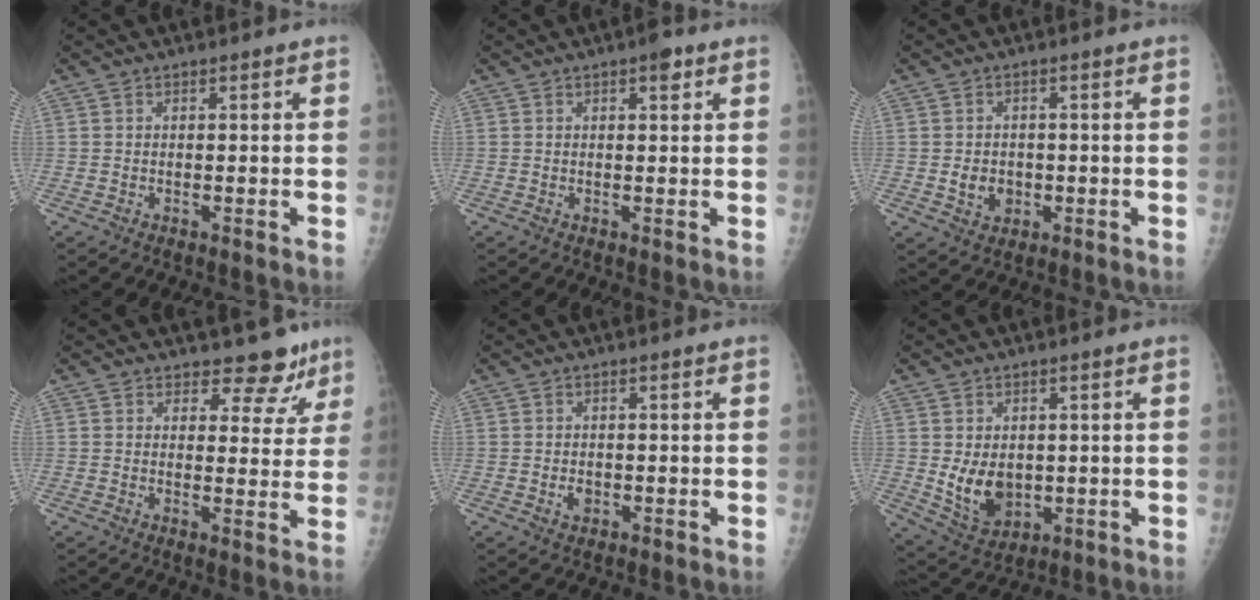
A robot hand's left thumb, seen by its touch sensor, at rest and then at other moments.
{"total": 2.6, "force": [1.4, 0.9, 1.9], "torque": [-0.019, -0.003, 0.017]}
{"total": 4.1, "force": [-0.5, 3.4, 2.2], "torque": [-0.022, 0.001, 0.000]}
{"total": 7.1, "force": [6.1, 3.5, 1.4], "torque": [0.017, -0.042, 0.067]}
{"total": 1.9, "force": [-0.3, 1.5, 1.2], "torque": [-0.014, 0.000, -0.001]}
{"total": 8.2, "force": [0.2, 6.1, 5.5], "torque": [-0.070, -0.019, 0.025]}